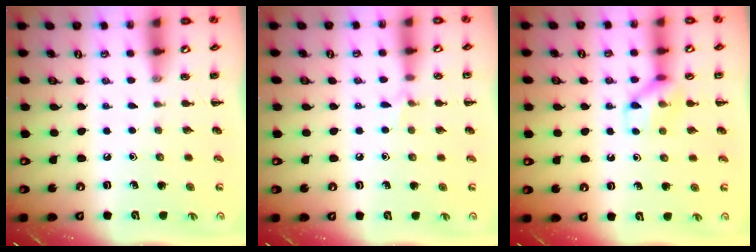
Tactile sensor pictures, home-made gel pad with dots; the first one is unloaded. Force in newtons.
{"total": 4.4, "press": 4.1, "slide": 1.6}
{"total": 10.4, "press": 10.3, "slide": 0.8}